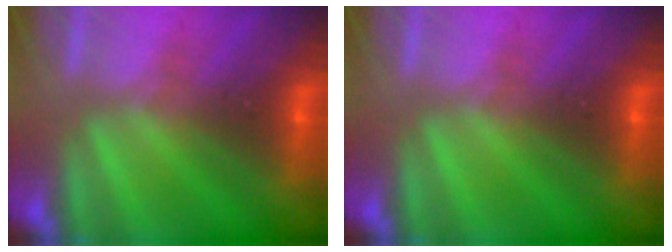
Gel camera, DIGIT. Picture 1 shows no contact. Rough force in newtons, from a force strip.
{"total": 0.0}